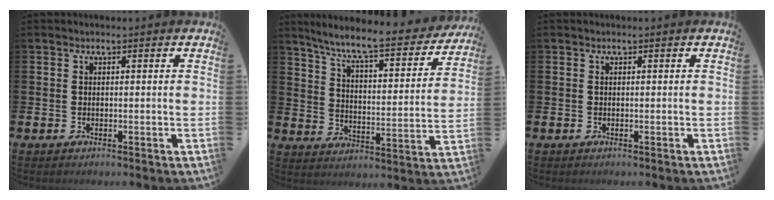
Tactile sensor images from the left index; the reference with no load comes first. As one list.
[{"total": 8.0, "force": [7.2, 0.8, 3.5], "torque": [-0.089, -0.053, 0.116]}, {"total": 0.0}]